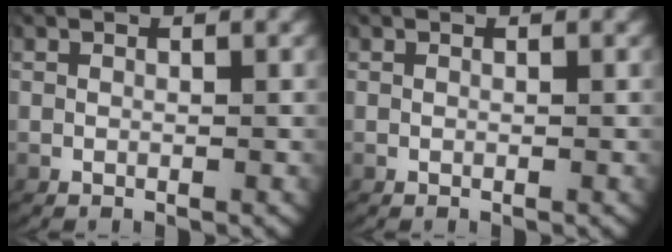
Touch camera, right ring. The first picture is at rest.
{"total": 0.0}